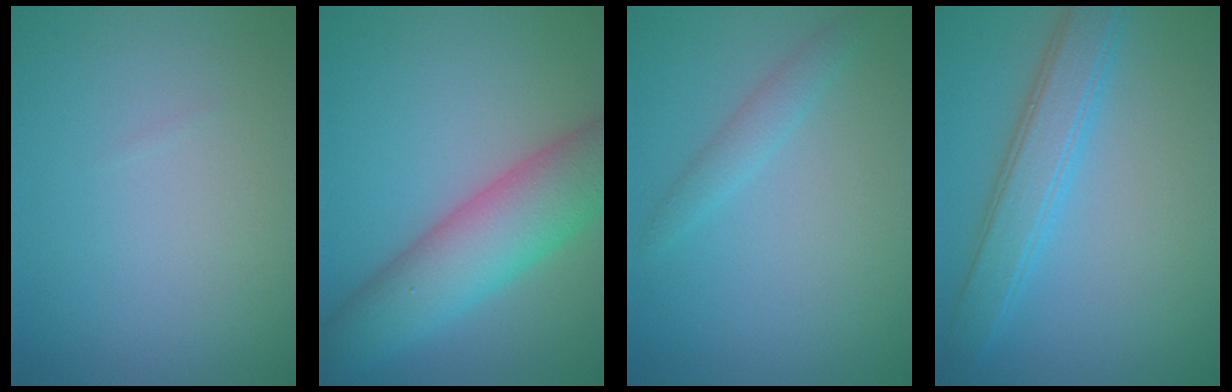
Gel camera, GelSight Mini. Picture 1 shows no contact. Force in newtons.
{"total": 8.1, "press": 8.1, "slide": 0.2}
{"total": 1.6, "press": 1.6, "slide": 0.0}
{"total": 4.2, "press": 4.2, "slide": 0.2}